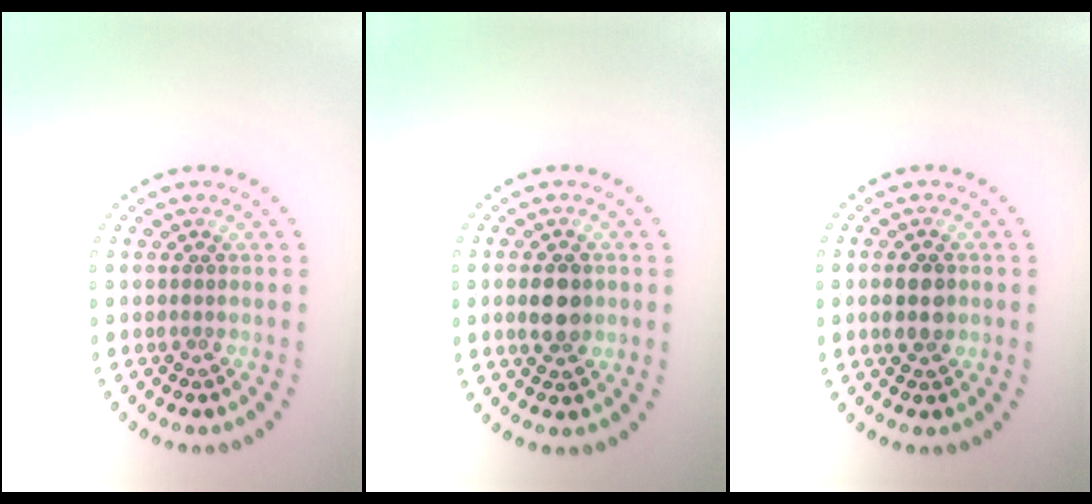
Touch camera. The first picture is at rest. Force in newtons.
{"total": 3.2, "press": 3.2, "slide": 0.1}
{"total": 2.8, "press": 2.8, "slide": 0.2}